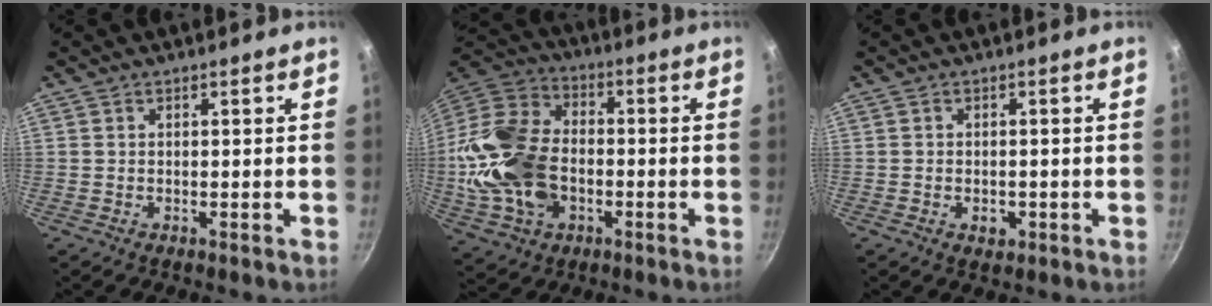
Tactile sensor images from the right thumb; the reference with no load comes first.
{"total": 20.3, "force": [-3.2, 14.1, 14.3], "torque": [-0.276, 0.033, -0.063]}
{"total": 2.6, "force": [-0.9, 1.8, 1.7], "torque": [-0.020, 0.005, -0.010]}